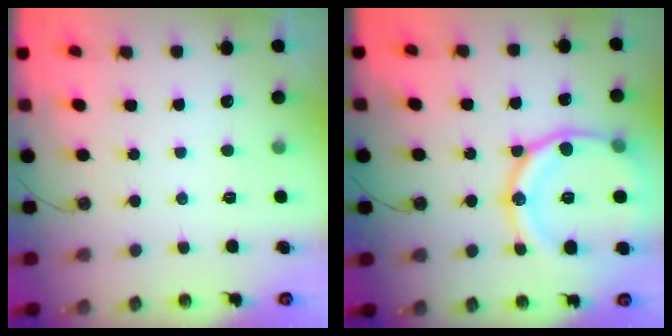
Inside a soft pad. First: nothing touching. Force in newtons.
{"total": 19.4, "press": 19.3, "slide": 2.2}